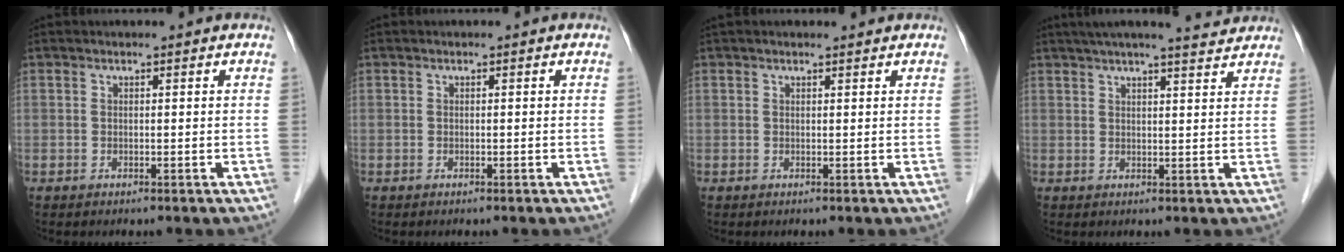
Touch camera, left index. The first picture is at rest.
{"total": 0.0}
{"total": 2.5, "force": [2.3, 0.3, 0.9], "torque": [-0.011, 0.019, 0.030]}
{"total": 9.7, "force": [8.6, 0.5, 4.4], "torque": [-0.066, 0.014, 0.109]}